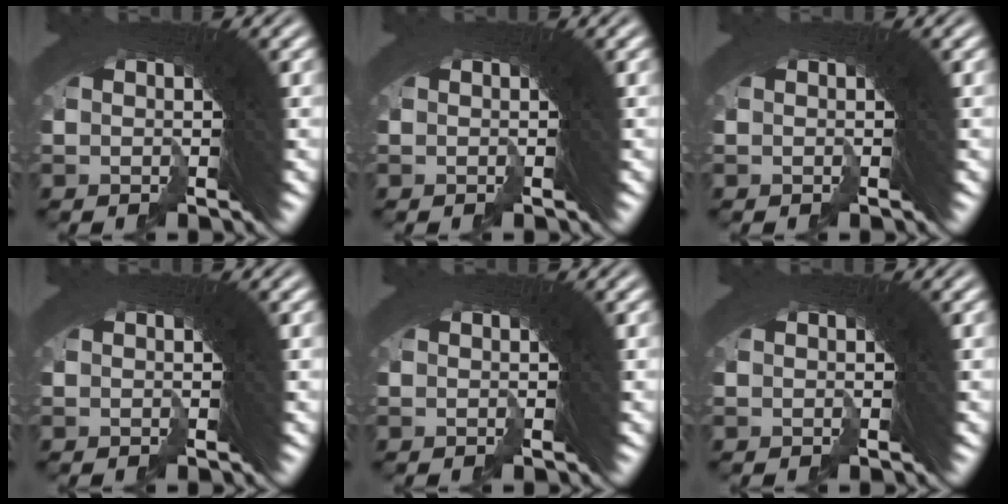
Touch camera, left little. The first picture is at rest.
{"total": 0.0}
{"total": 0.0}
{"total": 0.0}
{"total": 0.0}
{"total": 0.0}